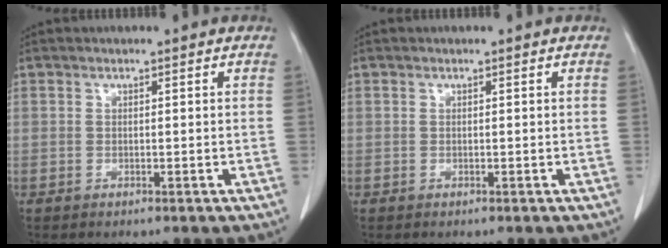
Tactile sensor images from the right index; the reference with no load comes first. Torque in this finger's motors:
{"motor_torque": [0.00, 0.00, 0.00, 0.00]}